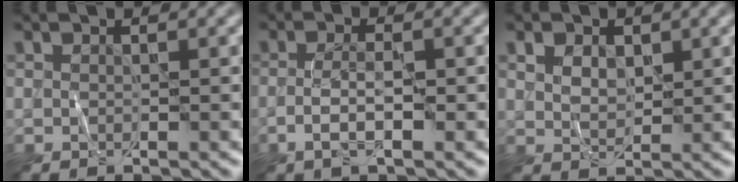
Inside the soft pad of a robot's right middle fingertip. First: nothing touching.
{"total": 2.5, "force": [-0.9, 0.6, 2.3], "torque": [-0.050, 0.003, -0.021]}
{"total": 2.3, "force": [1.1, 1.5, 1.4], "torque": [-0.026, -0.002, 0.023]}